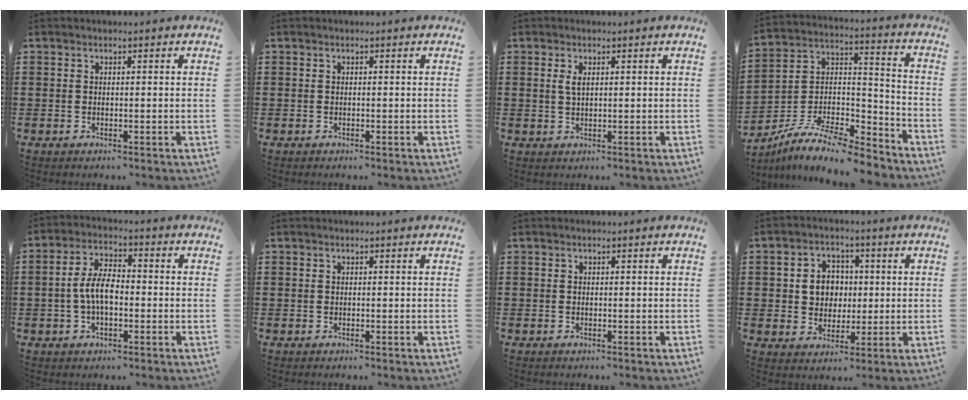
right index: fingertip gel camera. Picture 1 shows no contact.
{"total": 0.0}
{"total": 1.8, "force": [0.6, 0.6, 1.6], "torque": [-0.034, 0.004, 0.008]}
{"total": 9.8, "force": [-8.4, 2.6, 4.2], "torque": [-0.076, 0.018, -0.166]}
{"total": 6.3, "force": [-0.9, 3.1, 5.5], "torque": [-0.117, 0.003, -0.022]}
{"total": 0.0}
{"total": 0.0}
{"total": 5.8, "force": [0.5, 5.2, 2.4], "torque": [-0.058, 0.016, 0.005]}